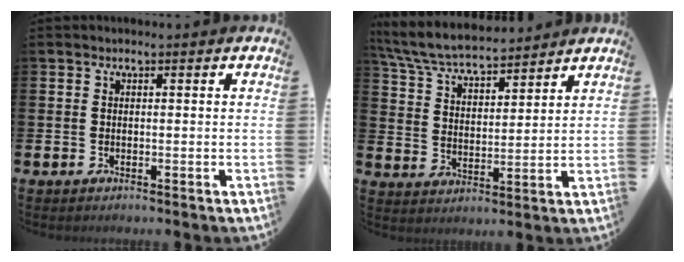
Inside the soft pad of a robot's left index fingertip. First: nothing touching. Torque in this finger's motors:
{"motor_torque": [0.92, -1.22, 0.78, 0.21]}